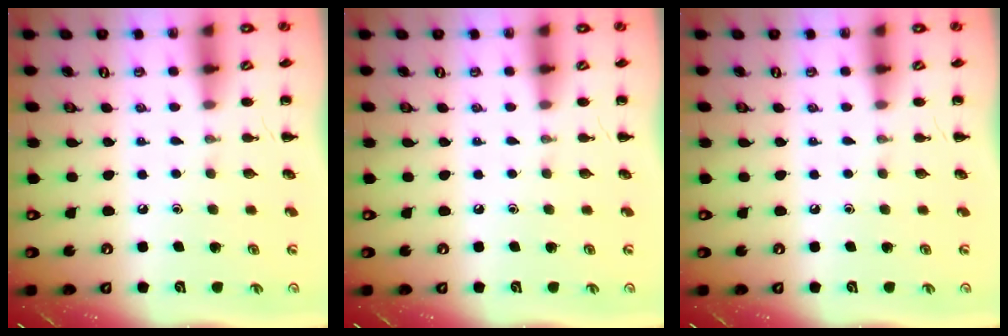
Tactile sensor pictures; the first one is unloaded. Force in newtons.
{"total": 0.0}
{"total": 0.0}